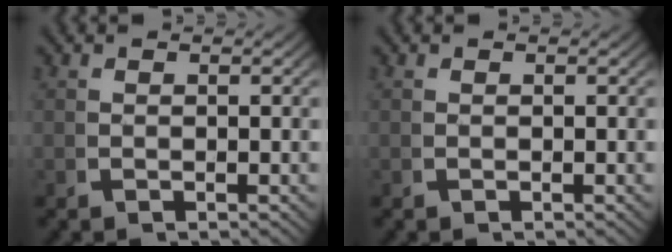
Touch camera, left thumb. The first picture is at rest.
{"total": 0.0}